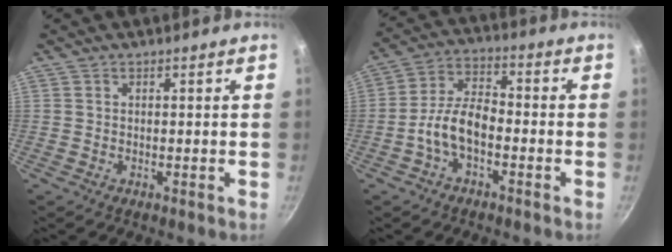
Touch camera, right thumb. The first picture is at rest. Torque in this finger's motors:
{"motor_torque": [1.63, 1.53, 1.31, -0.61, 0.13]}